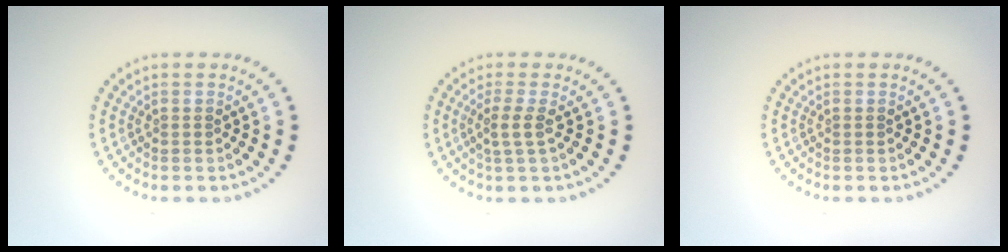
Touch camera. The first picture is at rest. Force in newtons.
{"total": 1.7, "press": 1.3, "slide": 1.0}
{"total": 0.0}